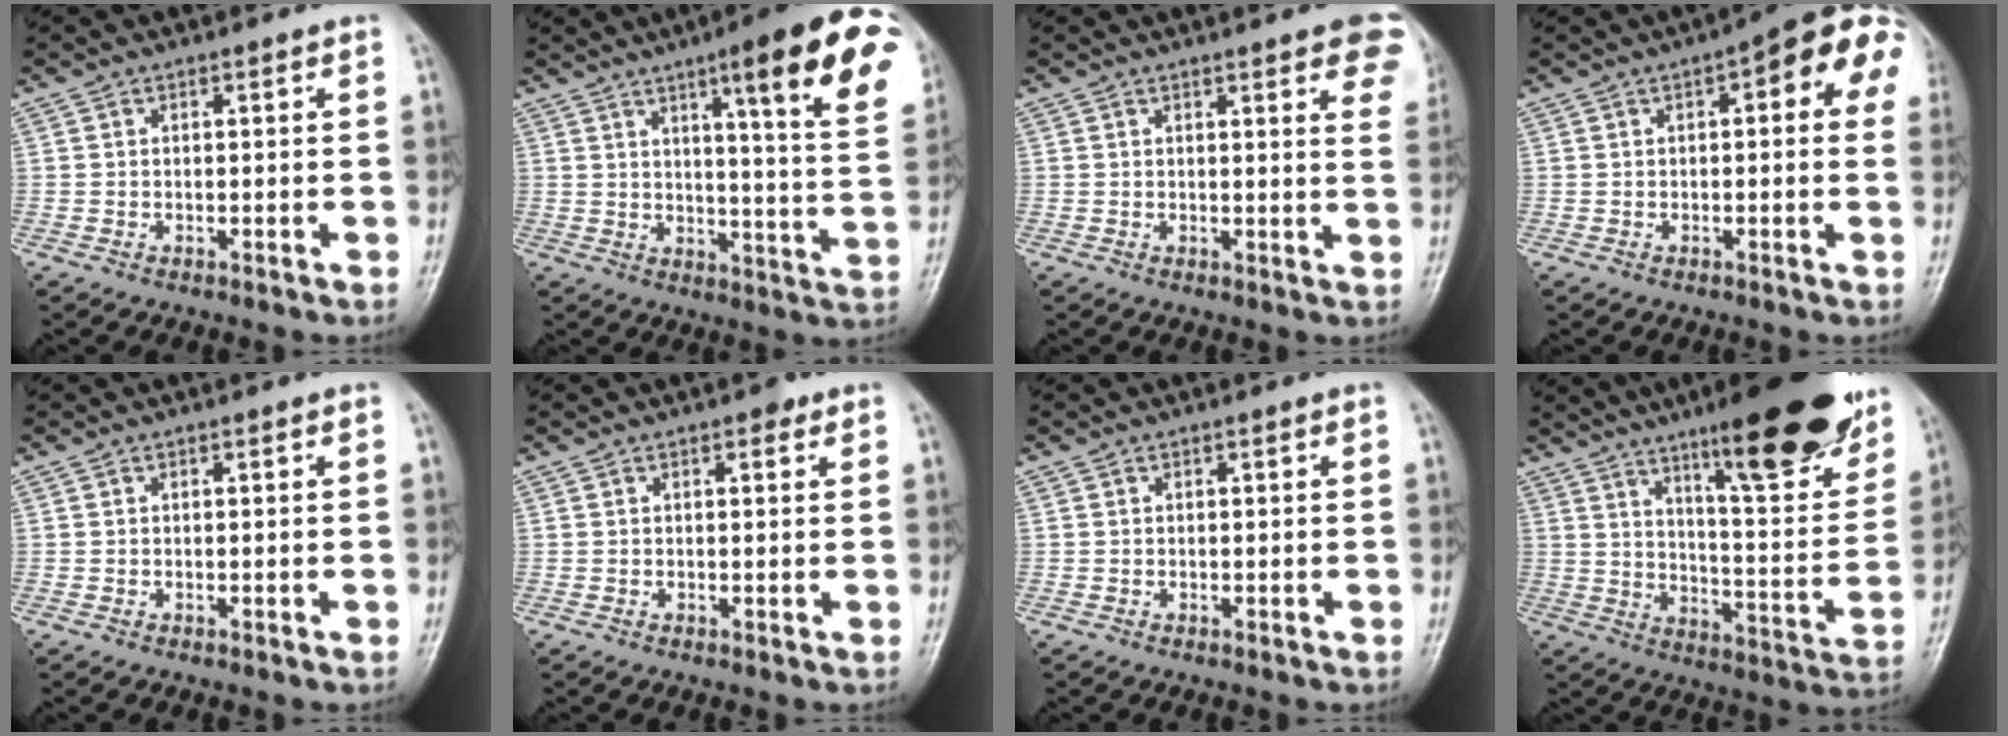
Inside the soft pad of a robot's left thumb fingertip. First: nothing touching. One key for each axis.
{"total": 21.0, "fx": 10.5, "fy": 3.4, "fz": 17.8, "tx": -0.208, "ty": -0.039, "tz": 0.134}
{"total": 11.8, "fx": 6.8, "fy": 3.0, "fz": 9.2, "tx": -0.090, "ty": -0.020, "tz": 0.066}
{"total": 11.9, "fx": 3.6, "fy": 4.3, "fz": 10.5, "tx": -0.099, "ty": 0.019, "tz": 0.029}
{"total": 0.0}
{"total": 1.7, "fx": 0.9, "fy": 0.9, "fz": 1.1, "tx": -0.008, "ty": -0.002, "tz": 0.010}
{"total": 0.0}
{"total": 24.4, "fx": 15.2, "fy": 5.6, "fz": 18.3, "tx": -0.222, "ty": -0.064, "tz": 0.230}